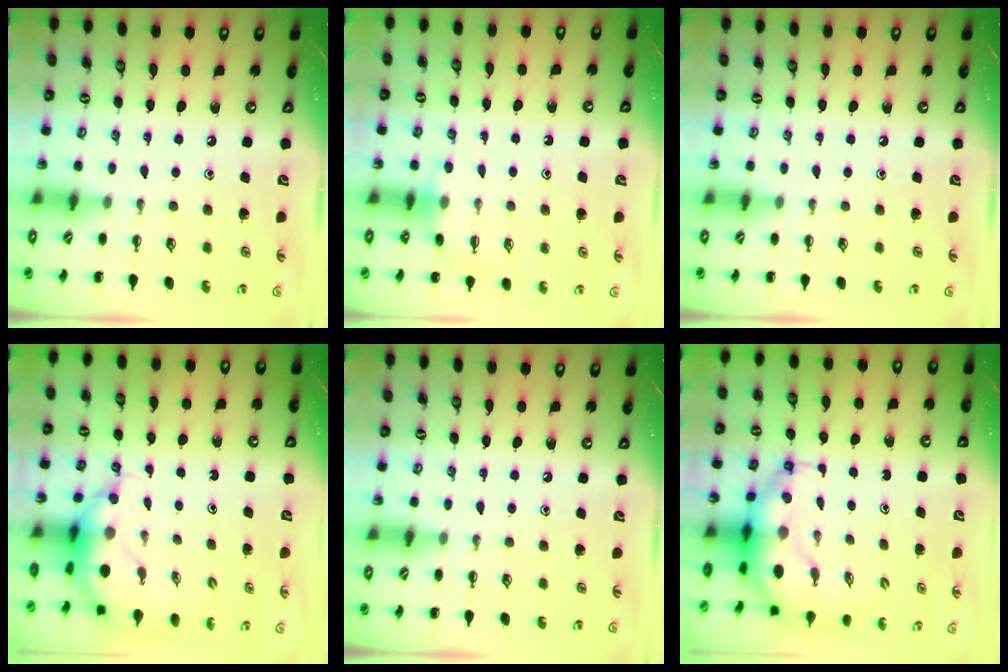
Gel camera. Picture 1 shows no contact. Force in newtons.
{"total": 5.3, "press": 5.1, "slide": 1.4}
{"total": 0.0}
{"total": 6.6, "press": 6.5, "slide": 1.4}
{"total": 0.0}
{"total": 7.2, "press": 7.0, "slide": 1.8}